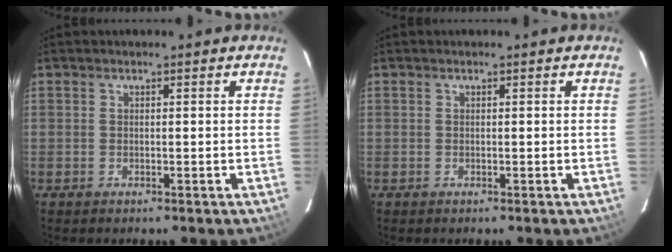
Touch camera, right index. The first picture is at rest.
{"total": 0.0}